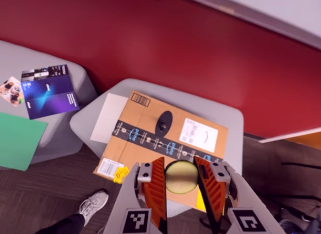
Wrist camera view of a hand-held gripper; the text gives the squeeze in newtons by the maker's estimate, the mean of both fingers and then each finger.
{"total": 10.0, "left": 10.2, "right": 9.7}